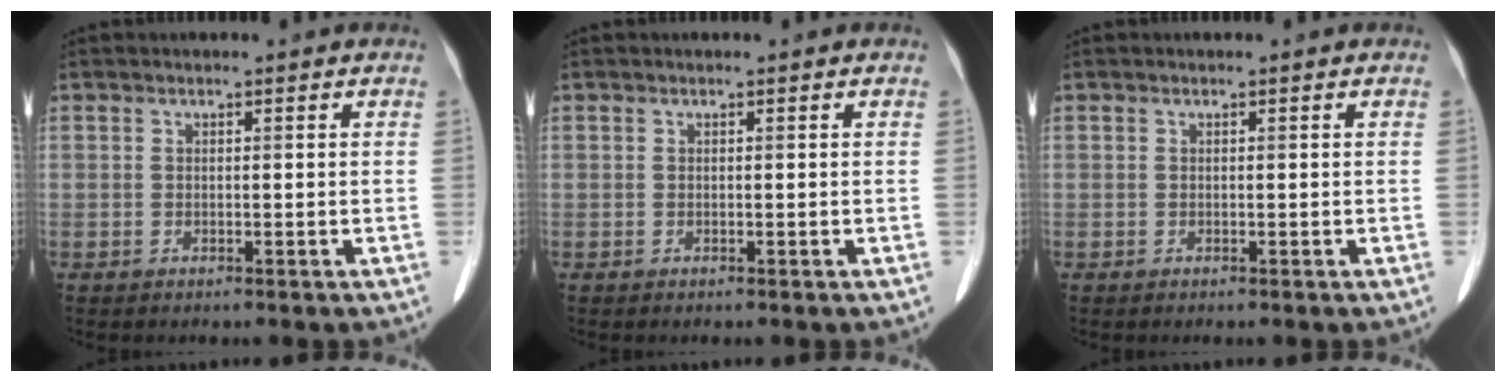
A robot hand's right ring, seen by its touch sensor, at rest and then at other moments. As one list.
[{"total": 0.0}, {"total": 0.0}]